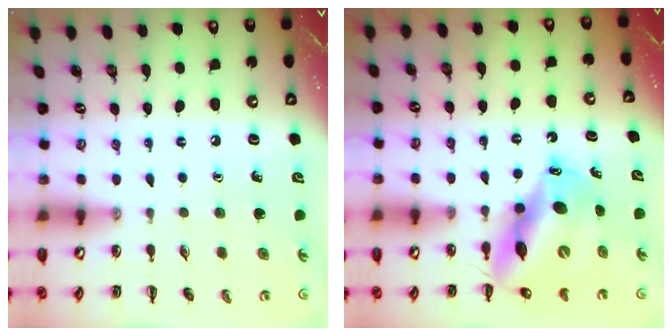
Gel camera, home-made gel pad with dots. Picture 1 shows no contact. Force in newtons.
{"total": 14.1, "press": 13.6, "slide": 3.6}